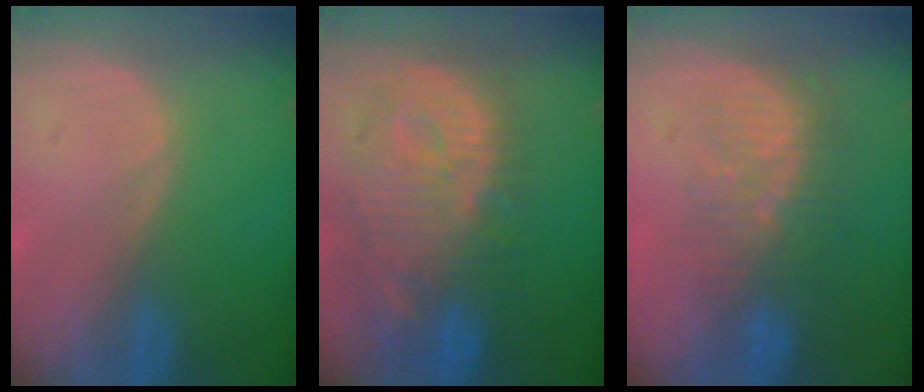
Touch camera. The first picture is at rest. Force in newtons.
{"total": 13.3, "press": 11.6, "slide": 6.5}
{"total": 7.9, "press": 7.5, "slide": 2.5}